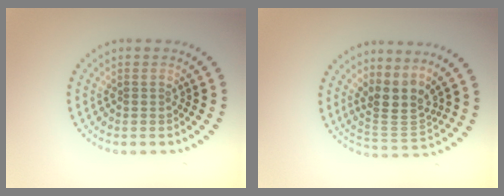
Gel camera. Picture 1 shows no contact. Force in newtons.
{"total": 3.5, "press": 2.6, "slide": 2.4}